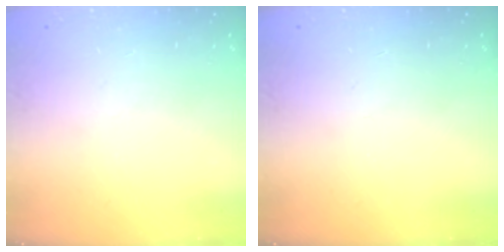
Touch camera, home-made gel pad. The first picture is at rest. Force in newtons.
{"total": 0.0}